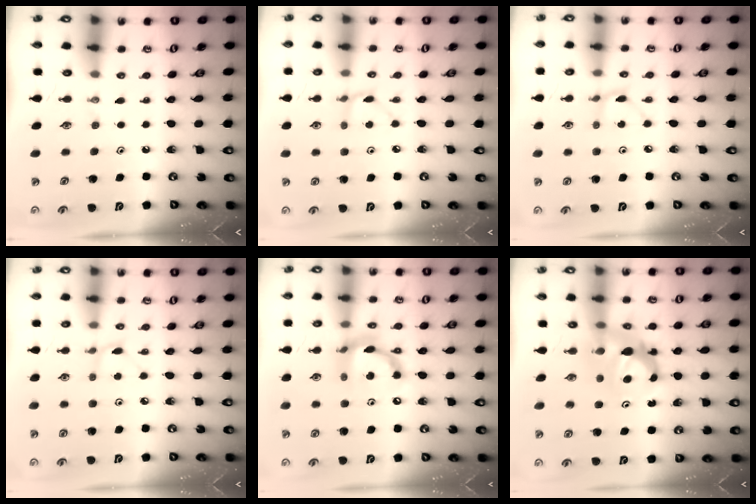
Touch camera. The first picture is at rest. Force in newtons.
{"total": 2.8, "press": 2.7, "slide": 0.3}
{"total": 2.4, "press": 2.4, "slide": 0.3}
{"total": 2.2, "press": 2.2, "slide": 0.3}
{"total": 13.1, "press": 13.0, "slide": 0.9}
{"total": 7.3, "press": 7.3, "slide": 0.5}